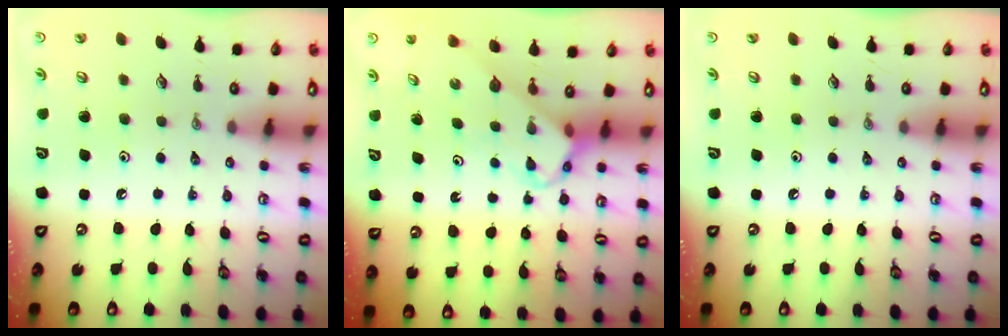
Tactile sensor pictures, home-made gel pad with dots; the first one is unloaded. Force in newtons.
{"total": 3.7, "press": 3.7, "slide": 0.1}
{"total": 0.0}